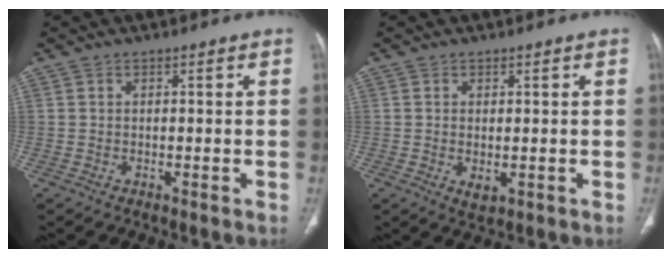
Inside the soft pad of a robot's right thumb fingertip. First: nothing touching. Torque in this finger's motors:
{"motor_torque": [-0.23, 0.13, -0.02, 0.61, 0.08]}